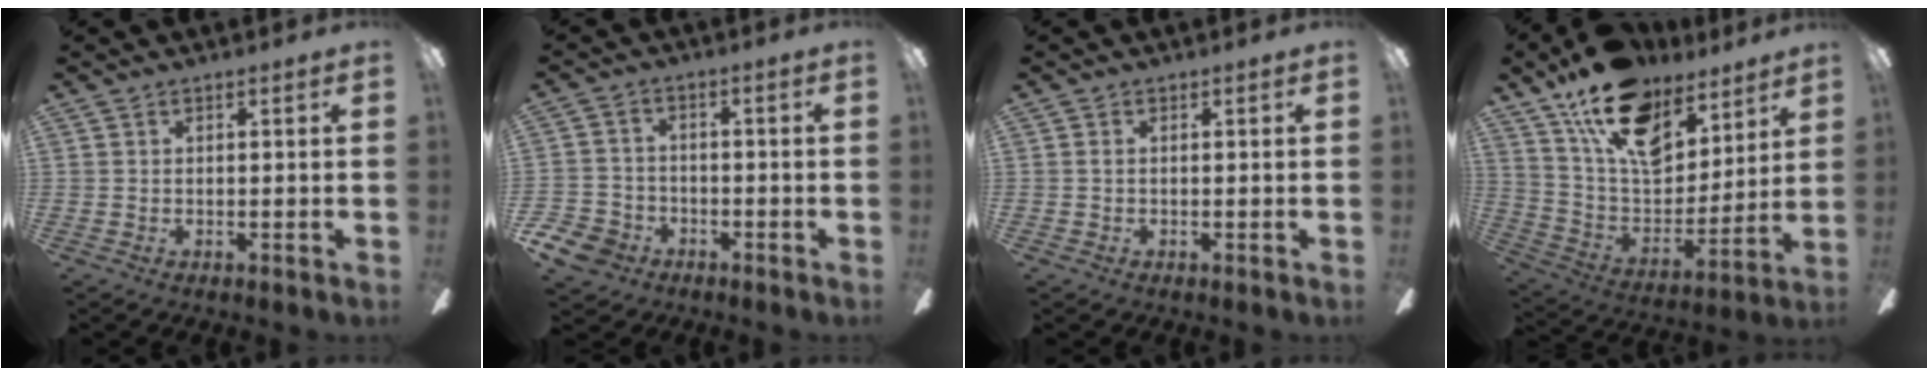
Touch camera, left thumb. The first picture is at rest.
{"total": 7.4, "force": [-4.6, 5.3, 2.4], "torque": [-0.064, 0.031, -0.089]}
{"total": 0.7, "force": [0.0, 0.5, 0.5], "torque": [-0.011, 0.005, -0.001]}
{"total": 19.7, "force": [12.6, 11.2, 10.1], "torque": [-0.170, -0.070, 0.229]}